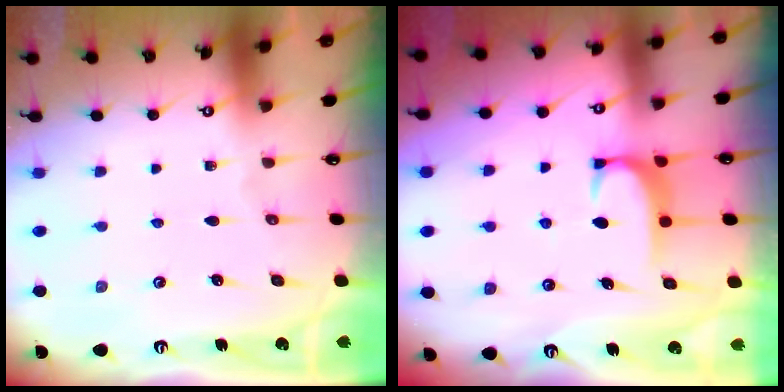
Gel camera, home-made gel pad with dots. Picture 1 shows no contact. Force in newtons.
{"total": 1.6, "press": 1.5, "slide": 0.5}